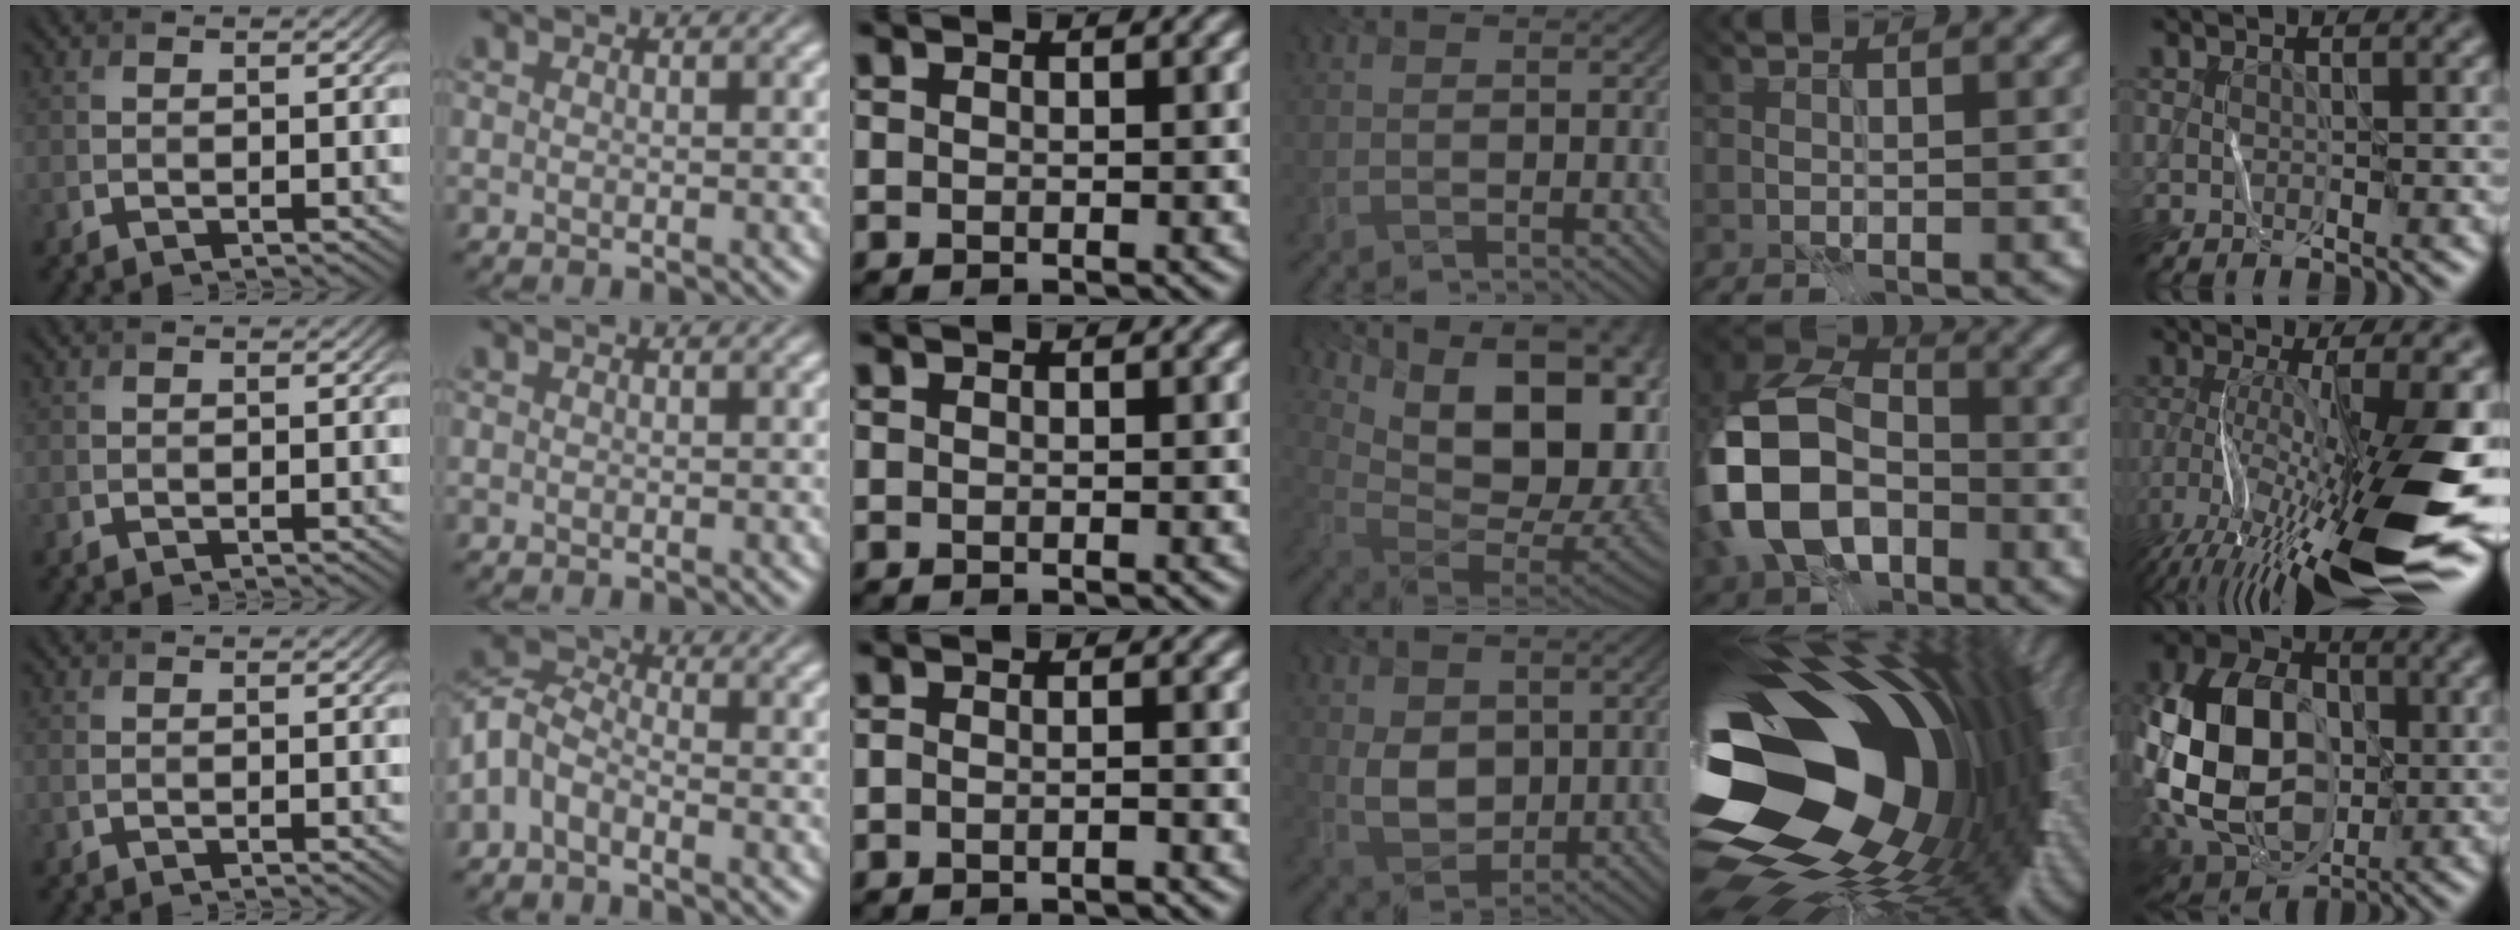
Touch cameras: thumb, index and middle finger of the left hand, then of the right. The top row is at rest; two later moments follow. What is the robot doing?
{"motion": "wrap", "object": "wrapping paper"}